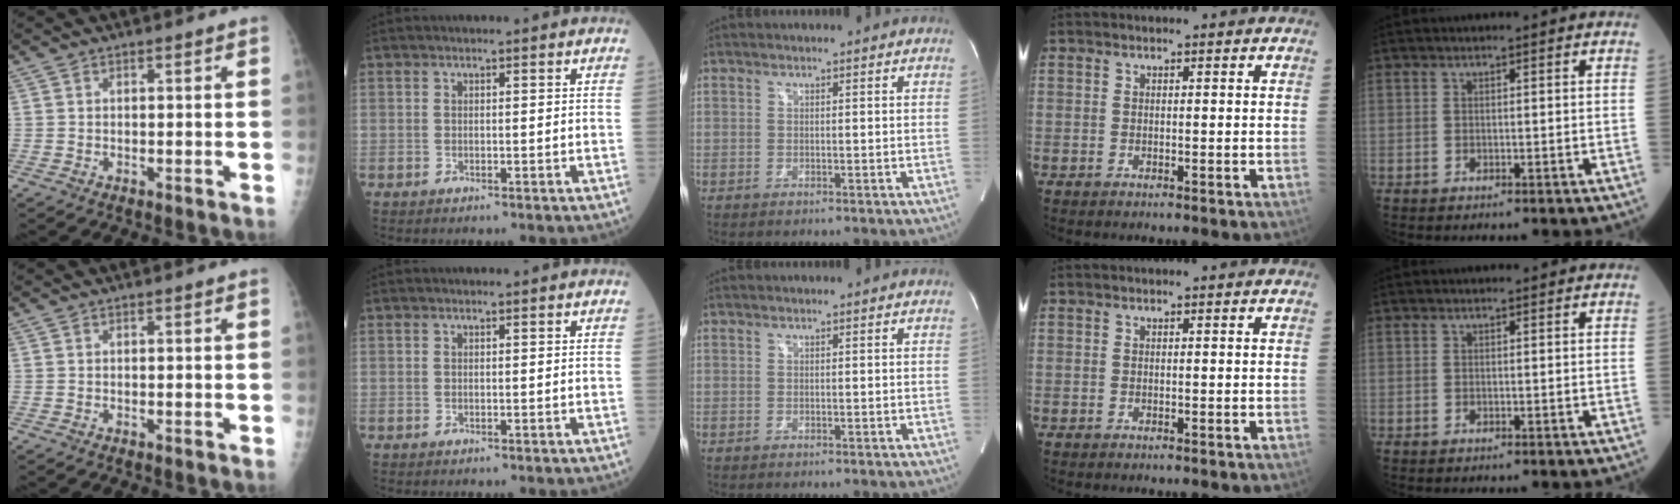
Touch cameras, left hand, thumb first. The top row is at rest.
{}